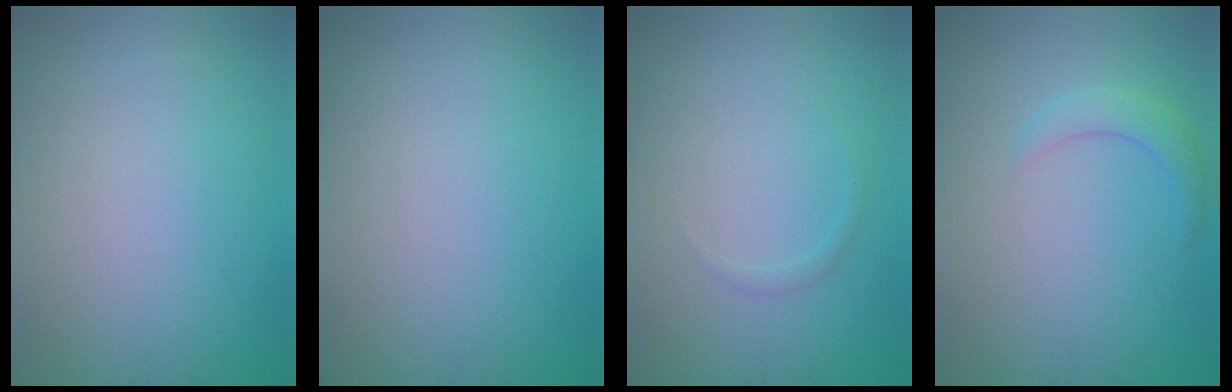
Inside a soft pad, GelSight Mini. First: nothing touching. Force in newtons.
{"total": 0.0}
{"total": 0.6, "press": 0.6, "slide": 0.1}
{"total": 2.1, "press": 2.1, "slide": 0.2}